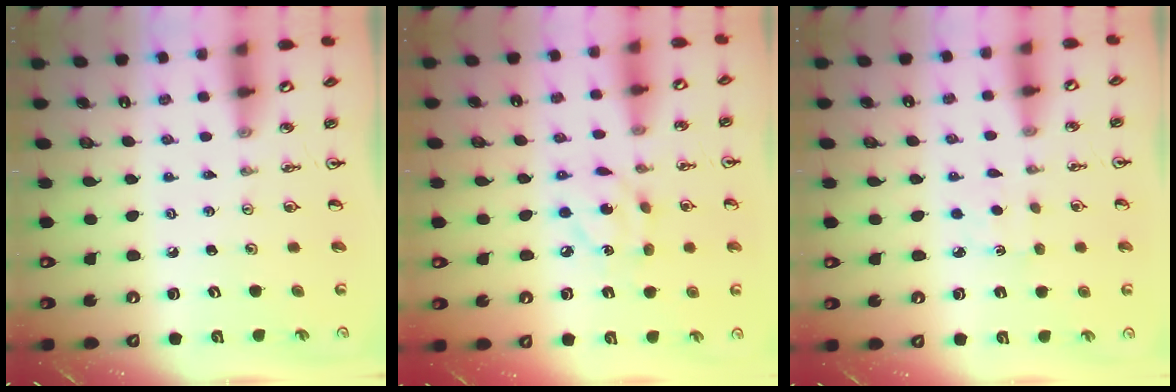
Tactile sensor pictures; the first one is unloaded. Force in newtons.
{"total": 7.4, "press": 7.4, "slide": 0.3}
{"total": 2.4, "press": 2.3, "slide": 0.3}